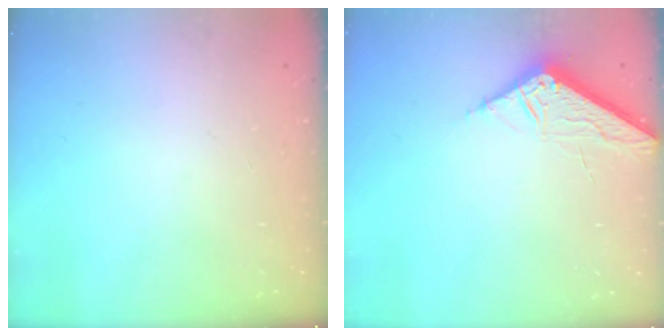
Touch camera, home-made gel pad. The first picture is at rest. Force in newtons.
{"total": 7.4, "press": 7.3, "slide": 0.8}